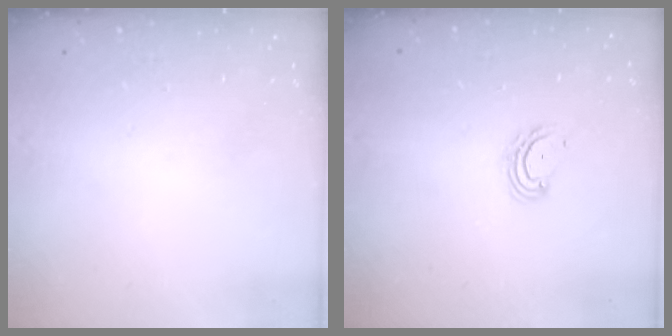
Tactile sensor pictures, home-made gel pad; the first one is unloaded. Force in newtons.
{"total": 5.0, "press": 5.0, "slide": 0.4}